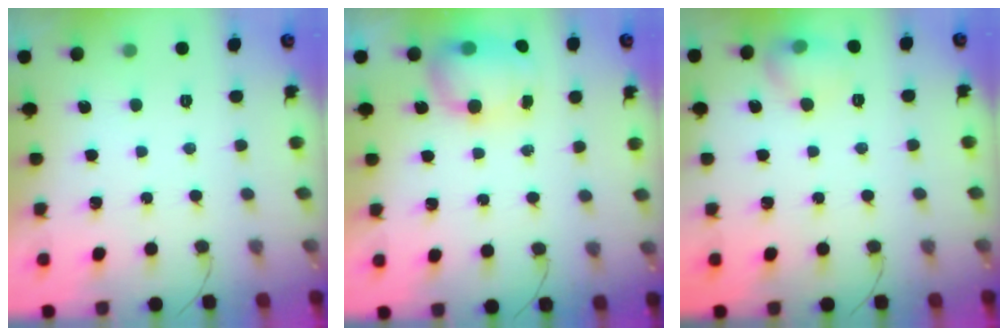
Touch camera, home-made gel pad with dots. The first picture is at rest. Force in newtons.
{"total": 11.5, "press": 8.6, "slide": 7.6}
{"total": 7.5, "press": 7.4, "slide": 1.1}